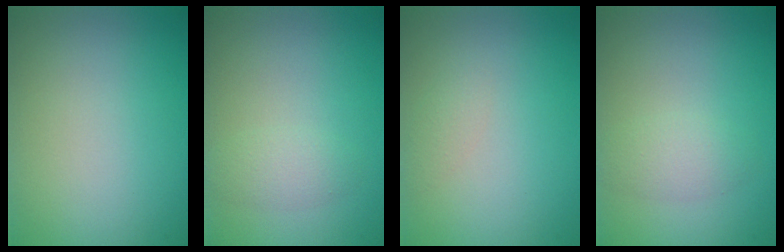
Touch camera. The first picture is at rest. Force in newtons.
{"total": 1.7, "press": 1.7, "slide": 0.0}
{"total": 1.0, "press": 1.0, "slide": 0.0}
{"total": 1.9, "press": 1.9, "slide": 0.1}